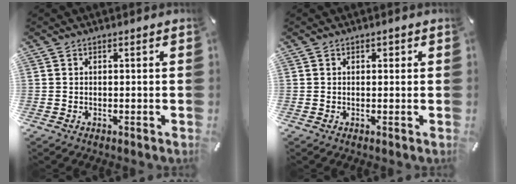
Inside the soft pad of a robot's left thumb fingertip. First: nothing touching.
{"total": 0.9, "force": [0.2, 0.7, 0.4], "torque": [0.001, 0.002, 0.001]}